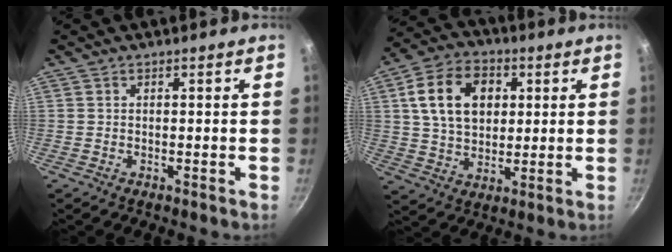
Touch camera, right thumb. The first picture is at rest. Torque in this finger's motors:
{"motor_torque": [-0.73, 1.27, 0.96, 0.47, 0.11]}